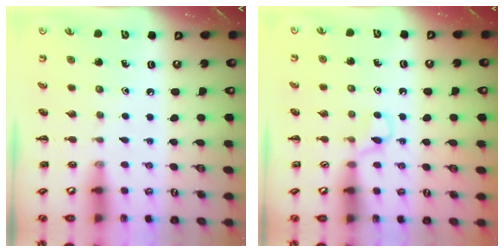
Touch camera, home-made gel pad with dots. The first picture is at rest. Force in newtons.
{"total": 2.8, "press": 2.6, "slide": 1.0}